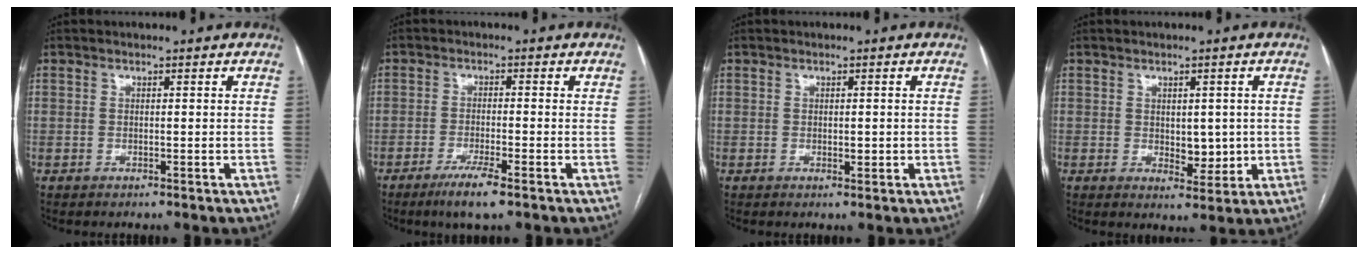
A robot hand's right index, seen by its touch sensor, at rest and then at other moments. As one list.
[{"total": 5.1, "force": [-3.1, 0.1, 4.1], "torque": [-0.076, -0.012, -0.058]}, {"total": 1.2, "force": [-0.1, 0.6, 1.1], "torque": [-0.016, 0.000, 0.003]}, {"total": 4.6, "force": [0.1, 2.6, 3.8], "torque": [-0.046, -0.003, 0.013]}]